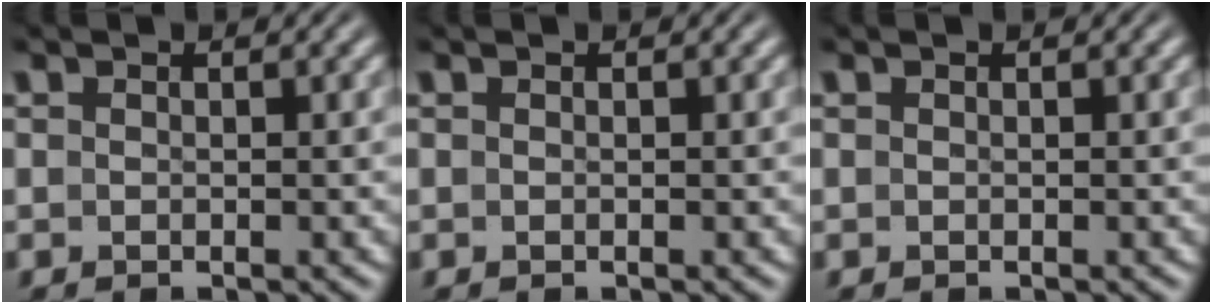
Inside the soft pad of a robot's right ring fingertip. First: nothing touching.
{"total": 0.0}
{"total": 0.0}